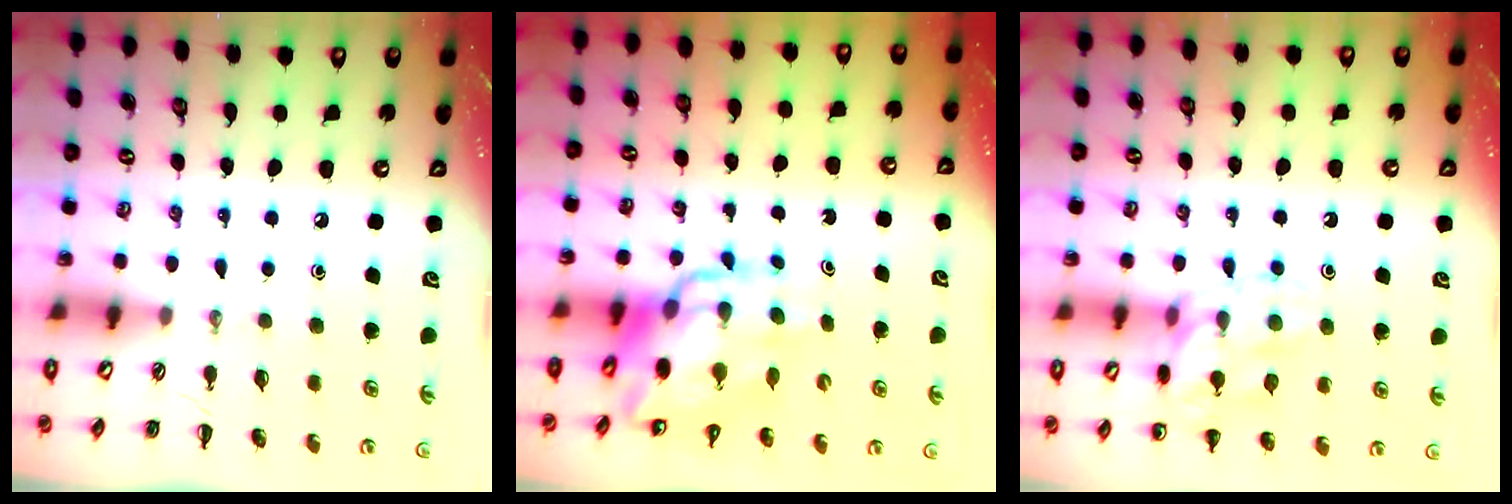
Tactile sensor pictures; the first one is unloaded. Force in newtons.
{"total": 12.5, "press": 11.9, "slide": 3.8}
{"total": 13.5, "press": 13.5, "slide": 1.2}